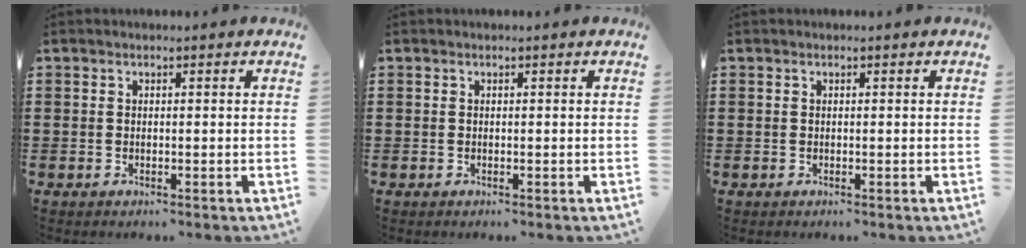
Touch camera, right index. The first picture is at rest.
{"total": 0.0}
{"total": 0.0}